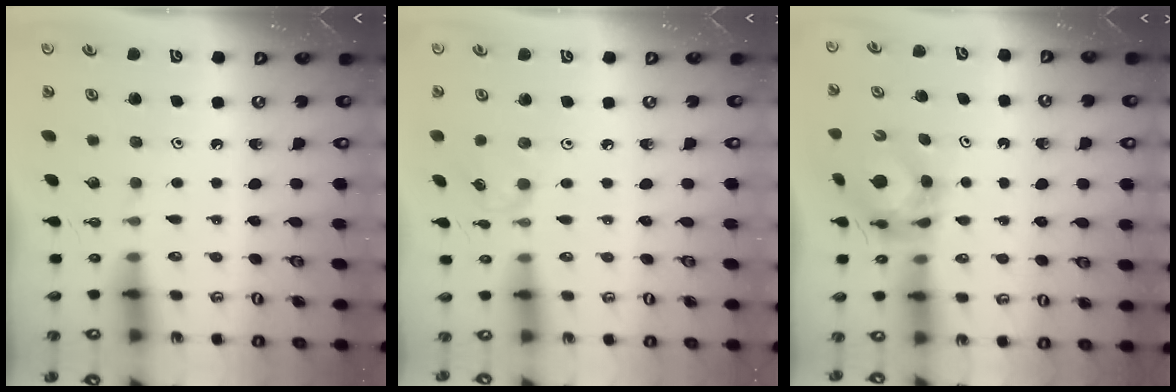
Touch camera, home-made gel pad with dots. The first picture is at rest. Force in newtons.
{"total": 1.5, "press": 1.5, "slide": 0.4}
{"total": 5.0, "press": 4.9, "slide": 0.4}